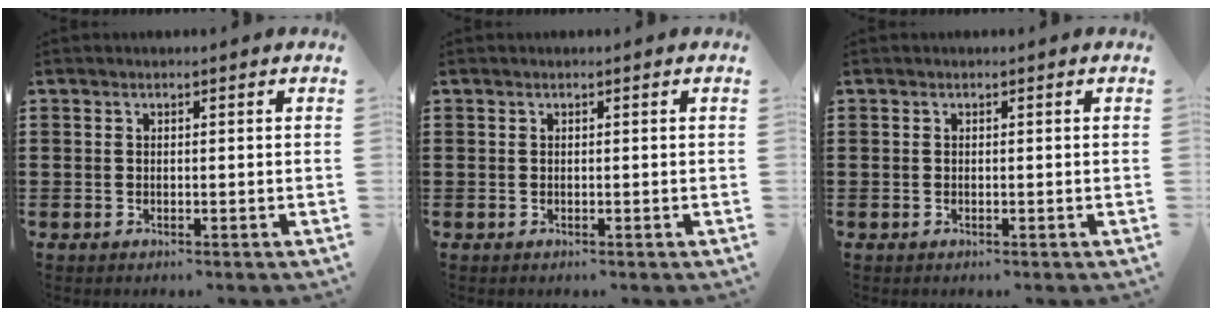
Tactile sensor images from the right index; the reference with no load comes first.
{"total": 0.0}
{"total": 0.0}